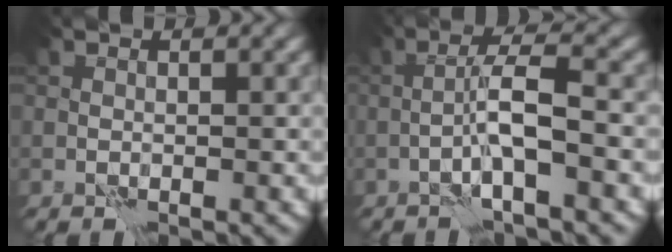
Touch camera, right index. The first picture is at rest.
{"total": 3.5, "force": [-1.1, 0.1, 3.3], "torque": [-0.063, 0.017, -0.026]}